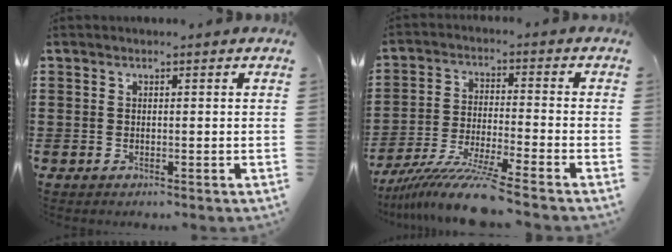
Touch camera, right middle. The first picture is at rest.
{"total": 9.5, "force": [-8.3, -0.5, 4.6], "torque": [-0.094, -0.010, -0.161]}